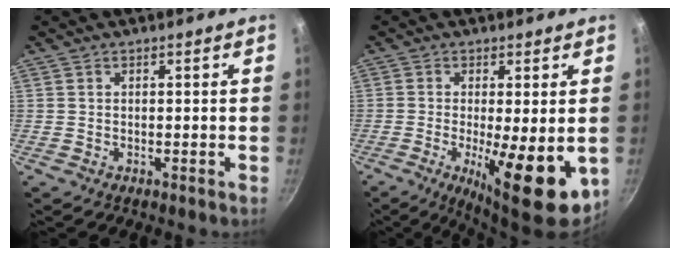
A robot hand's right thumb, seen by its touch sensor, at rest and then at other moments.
{"total": 13.7, "force": [-3.0, 4.0, 12.8], "torque": [-0.181, -0.014, -0.035]}